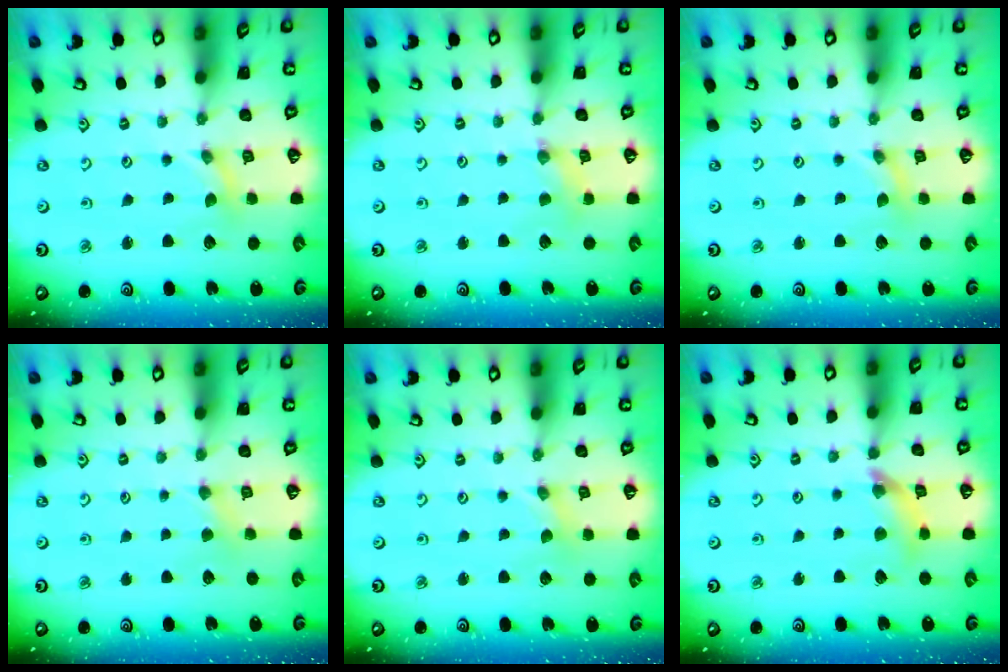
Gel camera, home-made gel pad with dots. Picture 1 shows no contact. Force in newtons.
{"total": 2.3, "press": 2.2, "slide": 0.3}
{"total": 0.0}
{"total": 3.0, "press": 2.9, "slide": 0.5}
{"total": 0.0}
{"total": 9.5, "press": 9.5, "slide": 1.1}